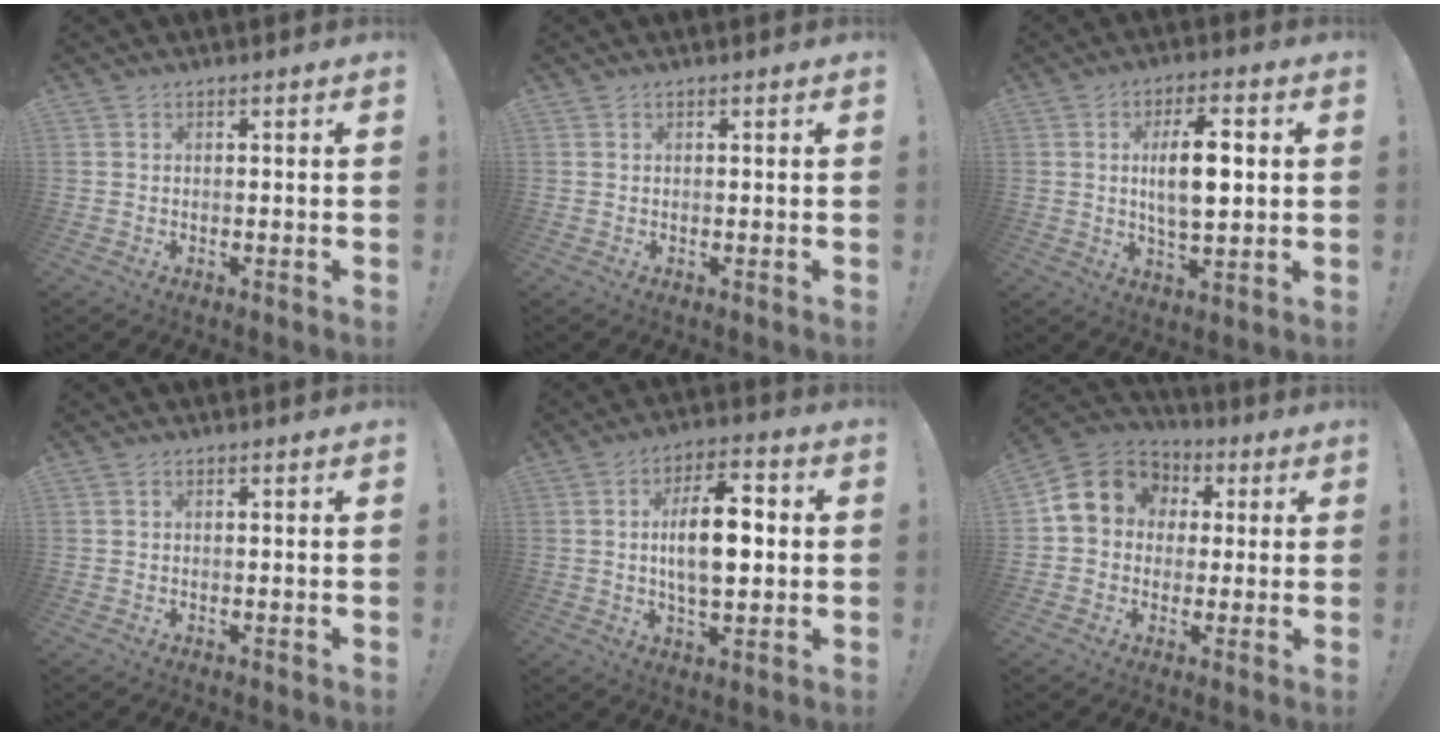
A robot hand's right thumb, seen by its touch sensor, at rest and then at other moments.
{"total": 0.0}
{"total": 11.3, "force": [1.8, 4.5, 10.2], "torque": [-0.168, -0.003, 0.025]}
{"total": 0.0}
{"total": 13.4, "force": [0.9, 6.4, 11.7], "torque": [-0.195, 0.003, 0.009]}
{"total": 13.0, "force": [2.9, 11.0, 6.3], "torque": [-0.095, 0.000, 0.060]}